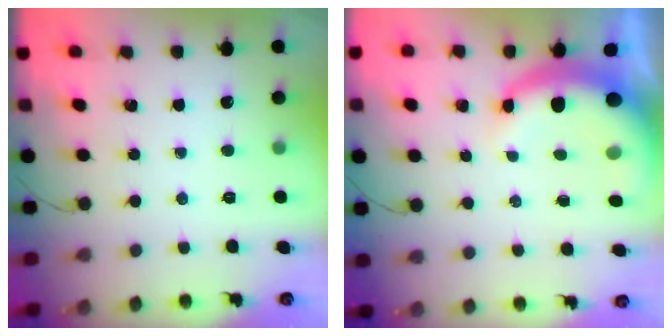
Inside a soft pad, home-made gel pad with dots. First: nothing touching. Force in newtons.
{"total": 9.2, "press": 9.2, "slide": 1.2}